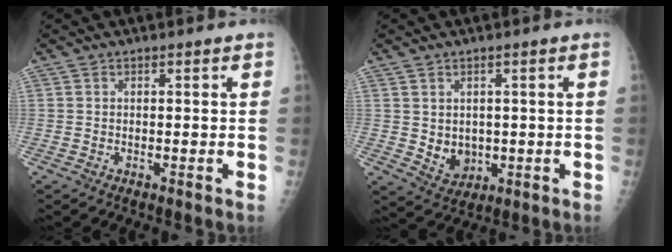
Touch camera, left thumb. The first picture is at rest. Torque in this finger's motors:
{"motor_torque": [-0.14, 0.08, 0.29, -0.15, 0.05]}